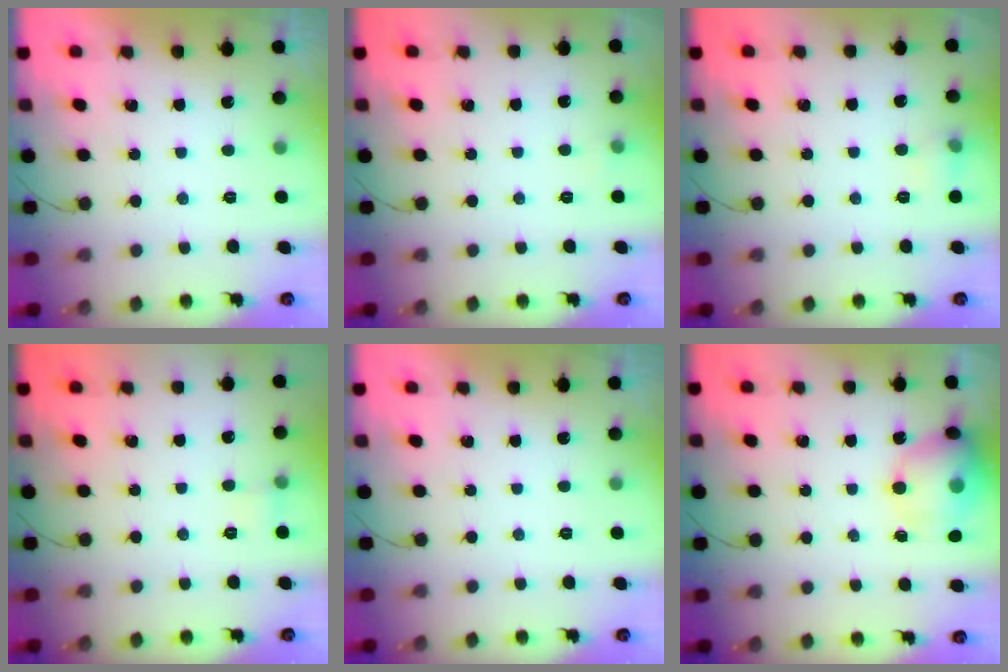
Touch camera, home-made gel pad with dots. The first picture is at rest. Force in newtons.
{"total": 3.5, "press": 3.4, "slide": 1.1}
{"total": 5.7, "press": 5.3, "slide": 2.0}
{"total": 5.4, "press": 5.1, "slide": 1.7}
{"total": 0.0}
{"total": 15.7, "press": 15.5, "slide": 2.6}